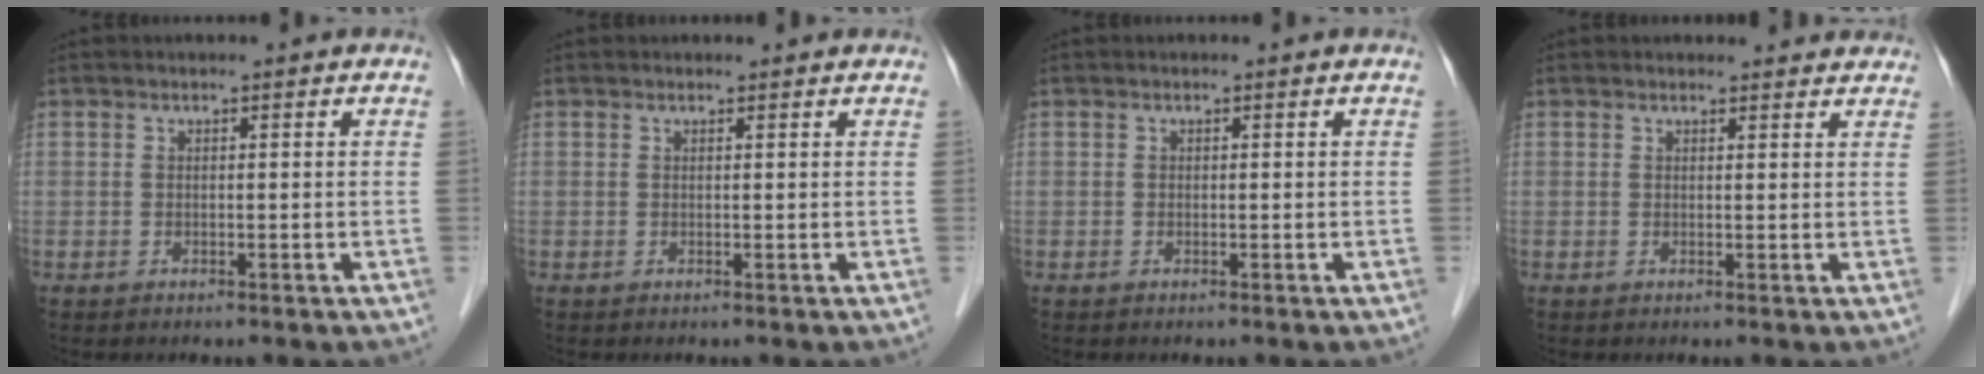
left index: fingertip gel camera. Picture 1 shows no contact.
{"total": 0.7, "force": [0.7, 0.2, 0.0], "torque": [-0.007, 0.002, 0.009]}
{"total": 0.0}
{"total": 3.9, "force": [3.7, 1.0, 0.3], "torque": [0.000, 0.003, 0.029]}